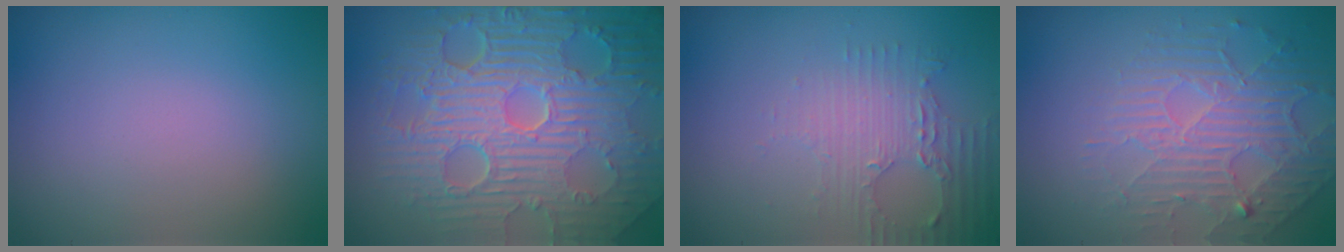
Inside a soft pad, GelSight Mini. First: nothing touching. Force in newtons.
{"total": 11.4, "press": 7.3, "slide": 8.7}
{"total": 2.9, "press": 2.5, "slide": 1.5}
{"total": 4.6, "press": 3.5, "slide": 3.1}